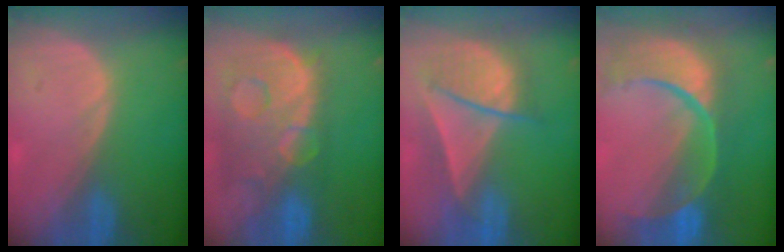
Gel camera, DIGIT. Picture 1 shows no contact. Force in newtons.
{"total": 13.8, "press": 11.2, "slide": 8.1}
{"total": 7.8, "press": 7.3, "slide": 2.7}
{"total": 13.6, "press": 10.9, "slide": 8.2}